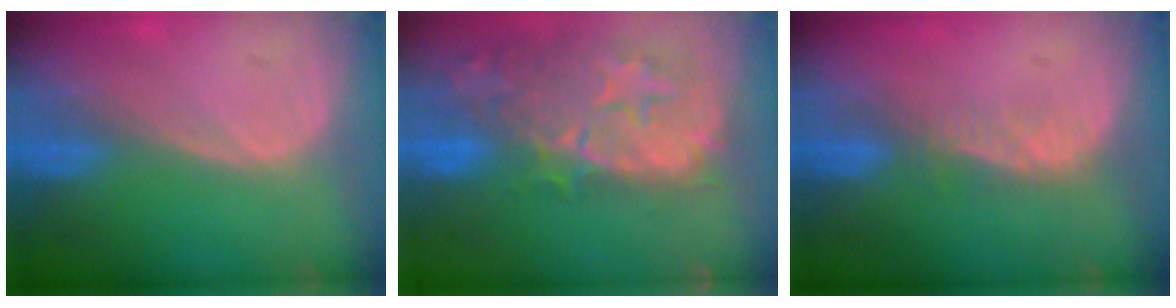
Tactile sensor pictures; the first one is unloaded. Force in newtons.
{"total": 14.7, "press": 11.9, "slide": 8.6}
{"total": 2.8, "press": 2.3, "slide": 1.7}